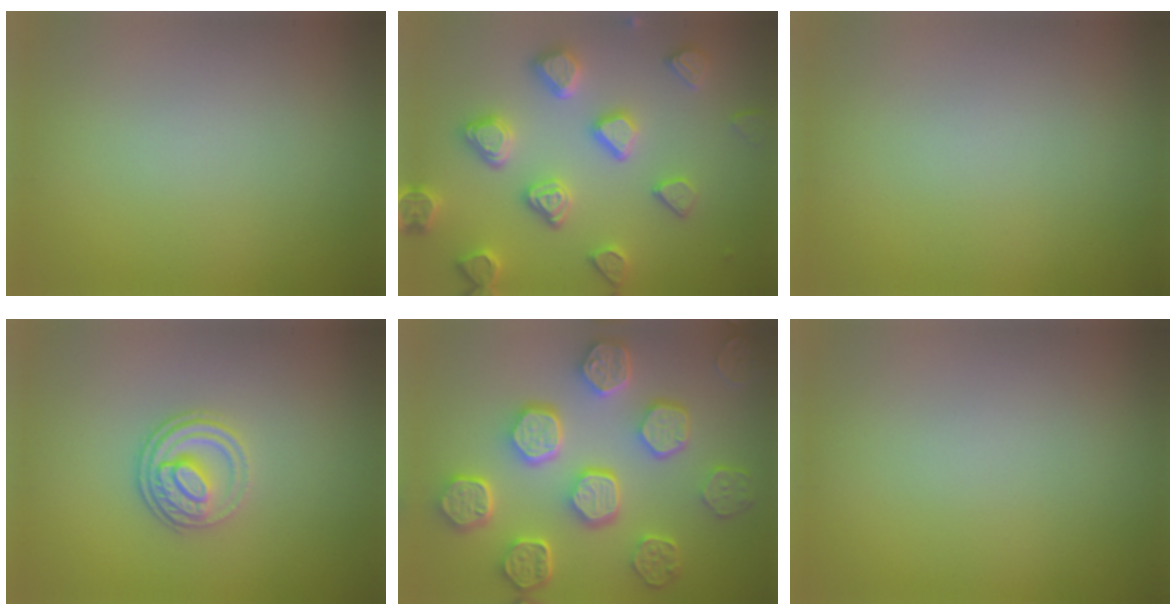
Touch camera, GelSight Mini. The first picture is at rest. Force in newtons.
{"total": 4.9, "press": 4.7, "slide": 1.3}
{"total": 0.0}
{"total": 3.3, "press": 2.7, "slide": 2.0}
{"total": 8.0, "press": 6.3, "slide": 5.0}
{"total": 0.0}